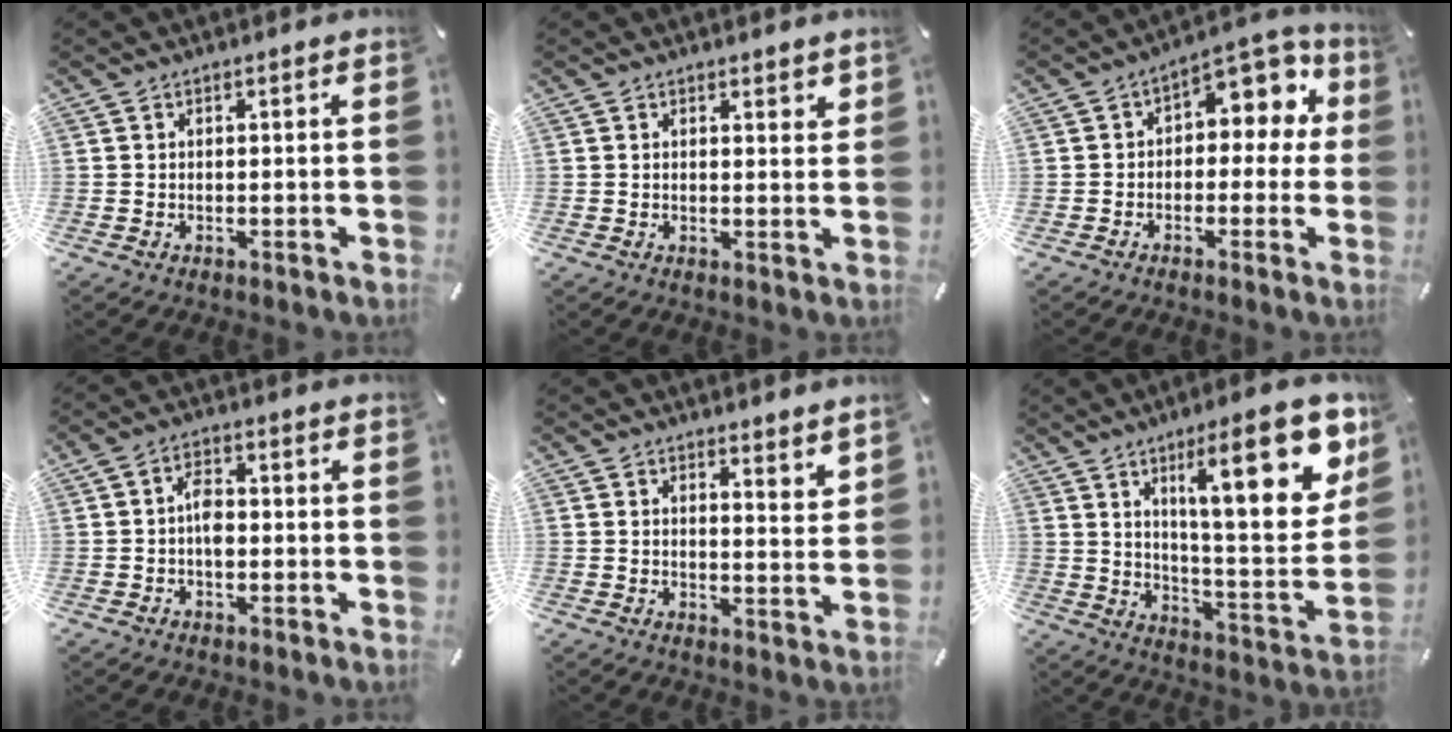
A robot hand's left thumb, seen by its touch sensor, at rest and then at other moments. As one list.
[{"total": 1.9, "force": [1.6, 0.7, 0.6], "torque": [0.001, -0.011, 0.027]}, {"total": 8.4, "force": [2.8, 5.5, 5.8], "torque": [-0.078, -0.016, 0.045]}, {"total": 4.5, "force": [-0.7, 2.6, 3.6], "torque": [-0.072, 0.008, -0.014]}, {"total": 3.6, "force": [3.5, 0.9, 0.7], "torque": [0.000, -0.032, 0.059]}, {"total": 23.4, "force": [11.3, 7.3, 19.2], "torque": [-0.263, -0.072, 0.168]}]